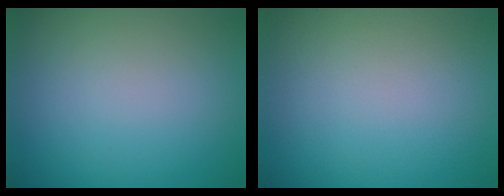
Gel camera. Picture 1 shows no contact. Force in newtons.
{"total": 0.0}